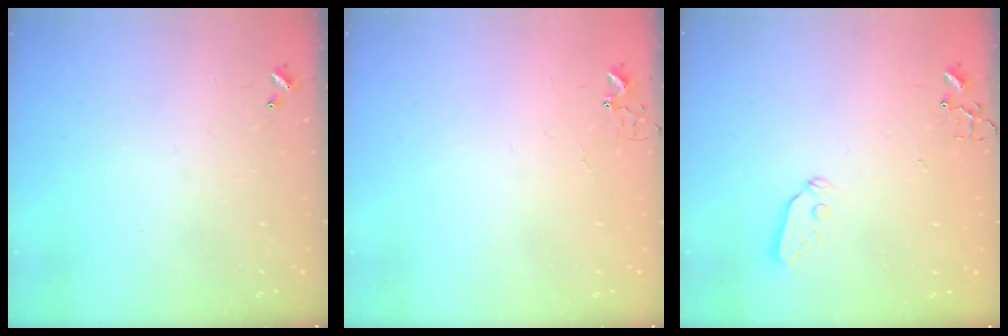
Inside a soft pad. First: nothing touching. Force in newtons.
{"total": 2.9, "press": 2.9, "slide": 0.3}
{"total": 6.4, "press": 6.4, "slide": 0.3}